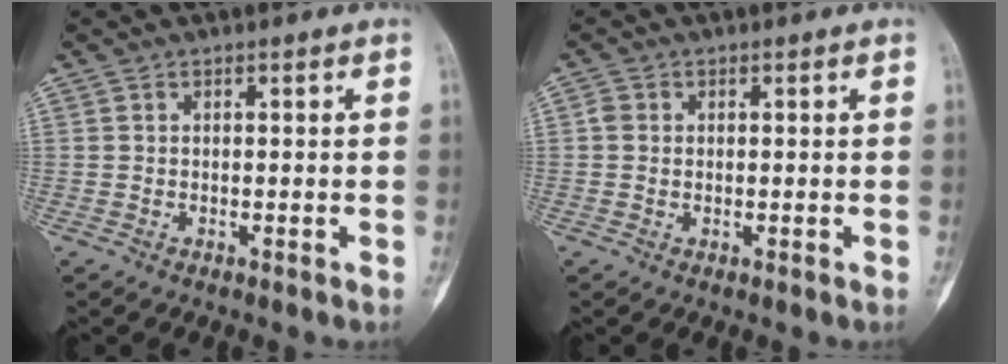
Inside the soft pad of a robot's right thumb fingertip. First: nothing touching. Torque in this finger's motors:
{"motor_torque": [0.22, 0.14, -0.04, -0.04, 0.10]}